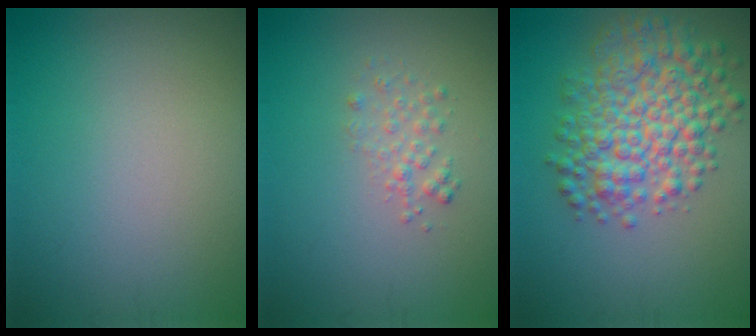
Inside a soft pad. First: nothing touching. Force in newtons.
{"total": 1.4, "press": 1.4, "slide": 0.1}
{"total": 7.0, "press": 7.0, "slide": 0.2}